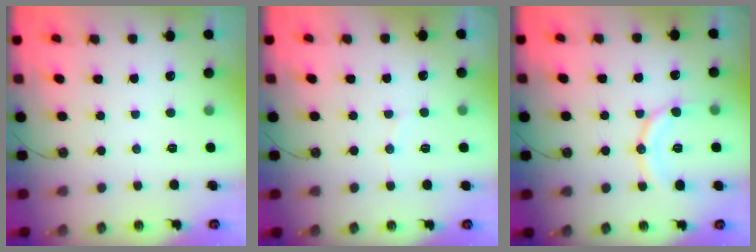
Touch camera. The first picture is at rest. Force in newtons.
{"total": 3.4, "press": 3.1, "slide": 1.4}
{"total": 11.7, "press": 11.7, "slide": 1.0}